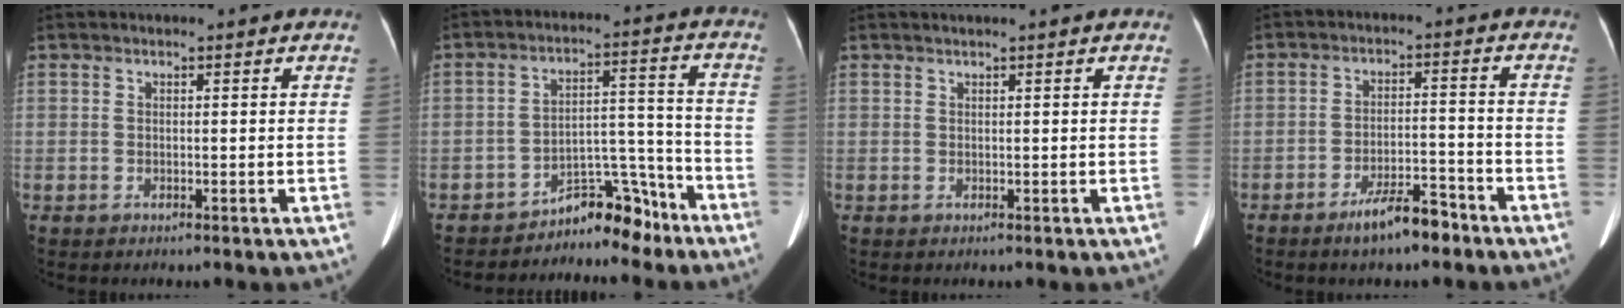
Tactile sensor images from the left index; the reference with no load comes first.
{"total": 7.1, "force": [-6.4, 2.5, 1.5], "torque": [-0.013, 0.051, -0.102]}
{"total": 1.3, "force": [1.1, -0.2, 0.7], "torque": [-0.010, 0.016, 0.024]}
{"total": 6.3, "force": [-4.8, 1.6, 3.7], "torque": [-0.069, 0.000, -0.081]}